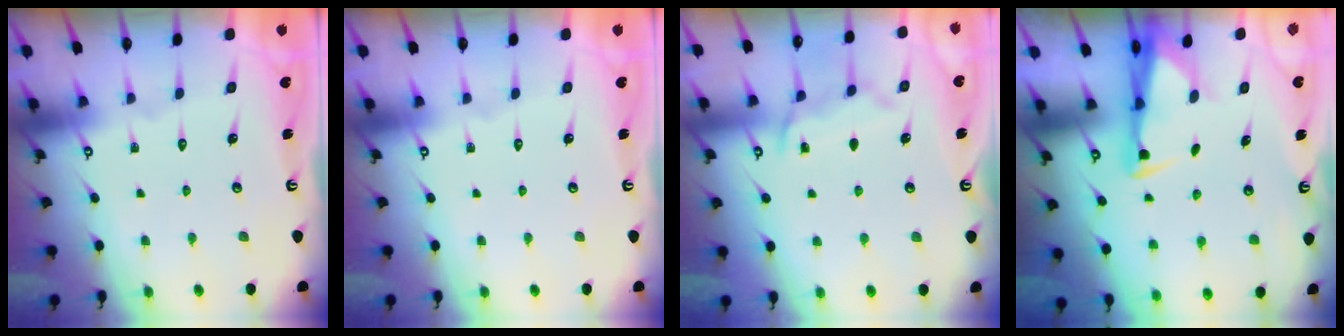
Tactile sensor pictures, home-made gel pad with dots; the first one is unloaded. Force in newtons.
{"total": 0.0}
{"total": 9.6, "press": 9.6, "slide": 1.1}
{"total": 2.8, "press": 2.6, "slide": 0.9}